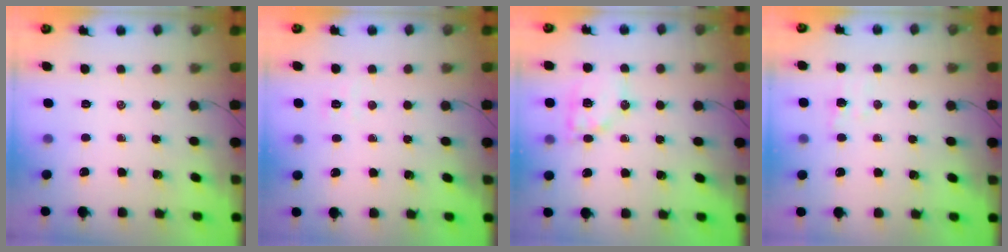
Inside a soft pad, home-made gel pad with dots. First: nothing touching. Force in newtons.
{"total": 2.4, "press": 2.3, "slide": 0.8}
{"total": 12.9, "press": 12.8, "slide": 1.8}
{"total": 2.8, "press": 2.7, "slide": 0.7}